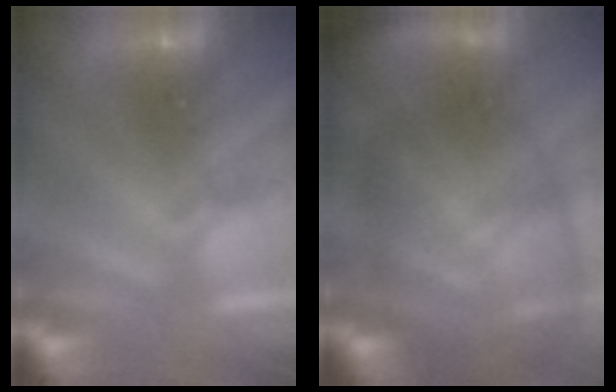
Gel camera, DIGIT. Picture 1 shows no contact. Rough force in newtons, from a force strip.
{"total": 7.9}